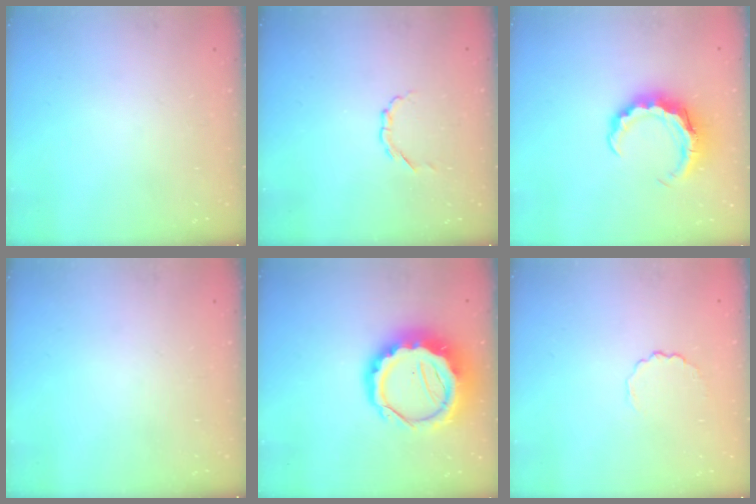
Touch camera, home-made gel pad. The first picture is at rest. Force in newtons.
{"total": 2.9, "press": 2.7, "slide": 1.1}
{"total": 8.2, "press": 8.1, "slide": 0.7}
{"total": 0.0}
{"total": 13.2, "press": 12.9, "slide": 2.9}
{"total": 3.1, "press": 2.9, "slide": 1.1}